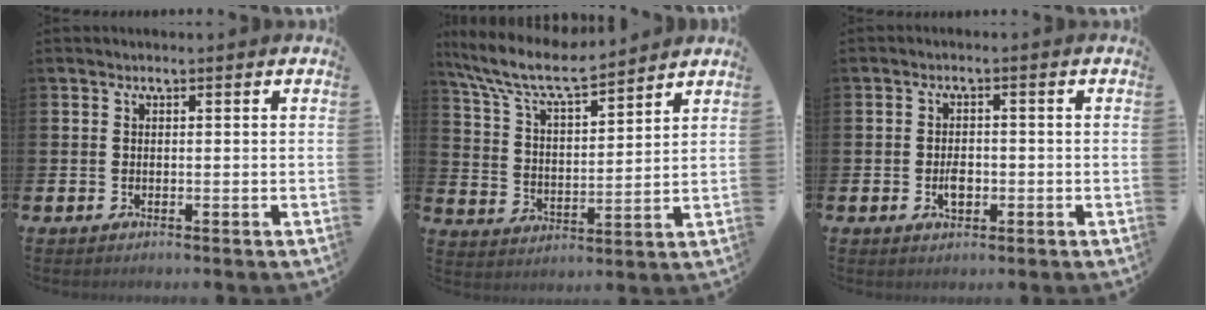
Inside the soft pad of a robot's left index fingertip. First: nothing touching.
{"total": 8.6, "force": [7.7, 1.5, 3.5], "torque": [-0.106, -0.042, 0.136]}
{"total": 2.8, "force": [-0.6, 1.7, 2.1], "torque": [-0.027, -0.002, -0.013]}